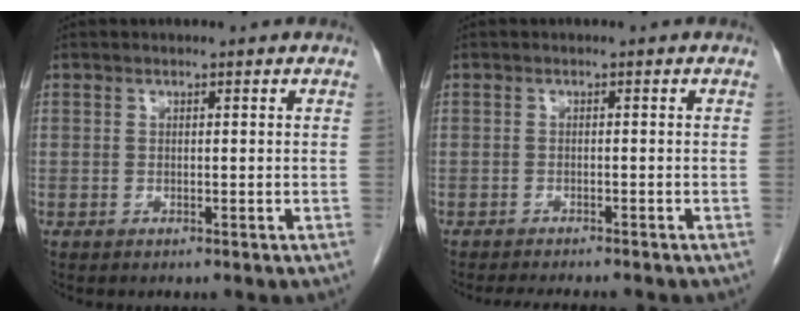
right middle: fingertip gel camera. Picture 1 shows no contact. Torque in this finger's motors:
{"motor_torque": [0.09, -0.07, 0.01, 0.00]}